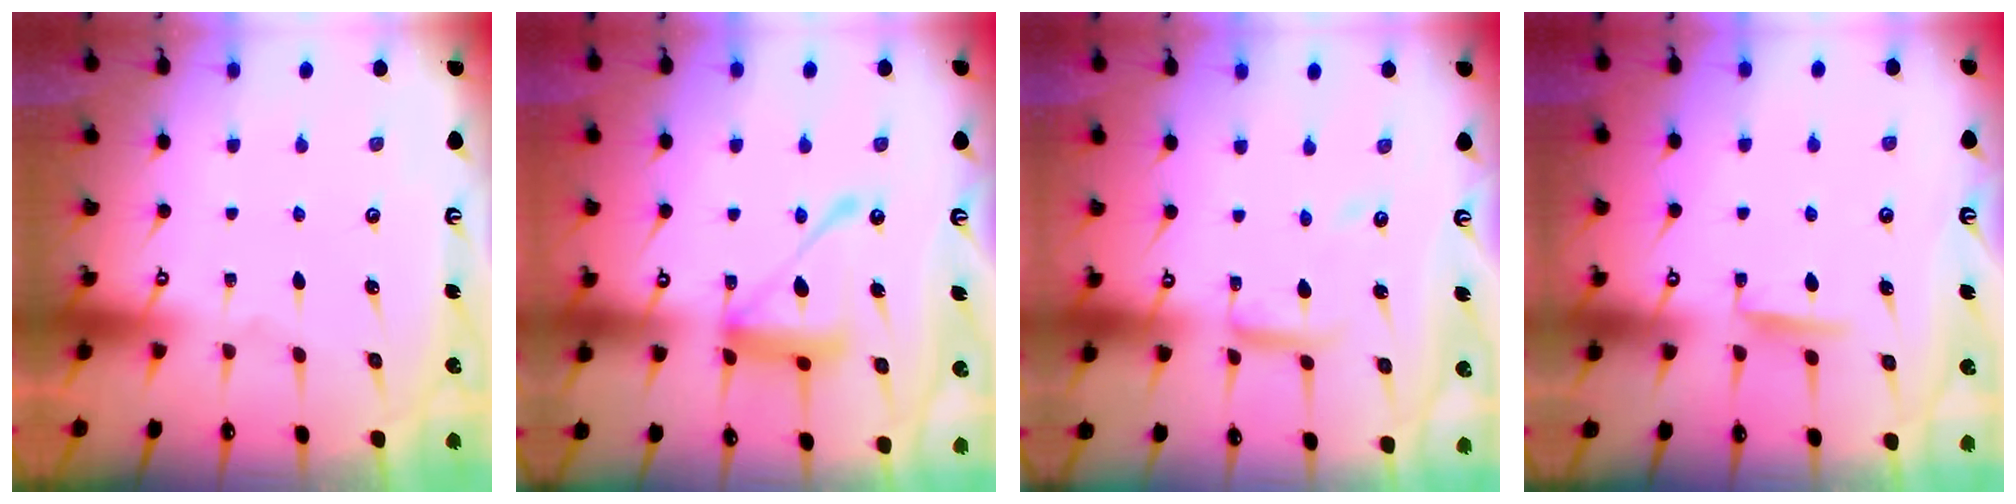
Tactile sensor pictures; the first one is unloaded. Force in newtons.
{"total": 14.4, "press": 14.4, "slide": 1.4}
{"total": 7.7, "press": 7.7, "slide": 0.3}
{"total": 7.3, "press": 7.2, "slide": 0.9}